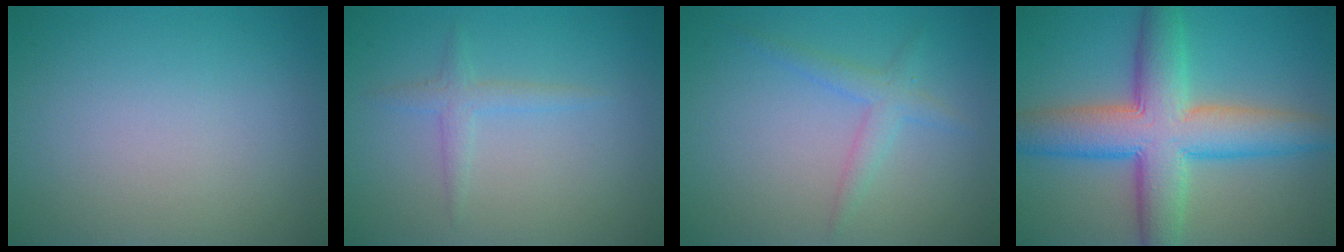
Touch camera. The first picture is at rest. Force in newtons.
{"total": 1.6, "press": 1.6, "slide": 0.1}
{"total": 2.0, "press": 2.0, "slide": 0.0}
{"total": 9.6, "press": 9.6, "slide": 0.3}